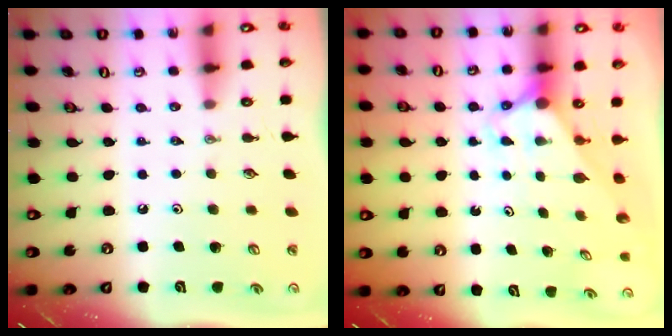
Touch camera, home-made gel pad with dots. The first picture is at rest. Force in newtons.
{"total": 2.7, "press": 2.7, "slide": 0.0}